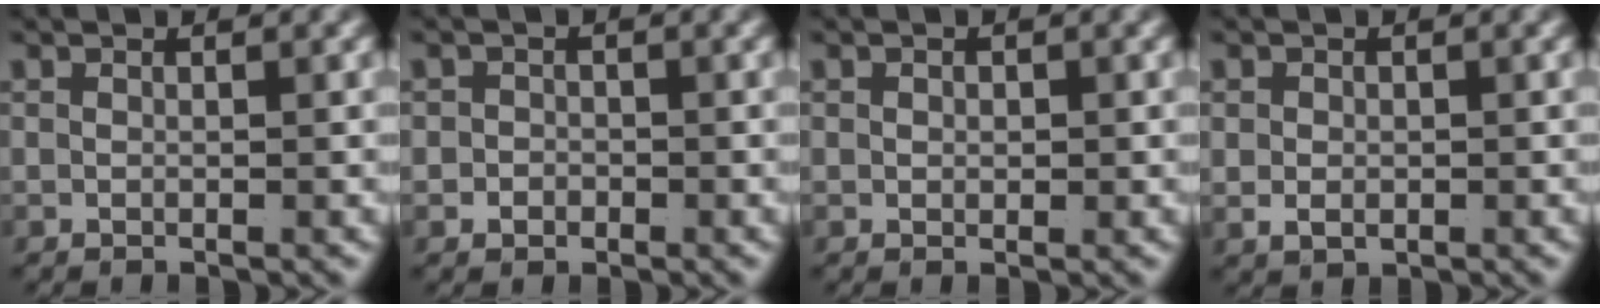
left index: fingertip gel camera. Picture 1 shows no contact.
{"total": 1.4, "force": [-0.7, 1.2, 0.1], "torque": [0.003, -0.007, -0.012]}
{"total": 0.7, "force": [0.0, 0.4, 0.5], "torque": [-0.009, -0.008, 0.005]}
{"total": 1.6, "force": [0.0, 1.3, 1.0], "torque": [-0.022, -0.014, 0.013]}